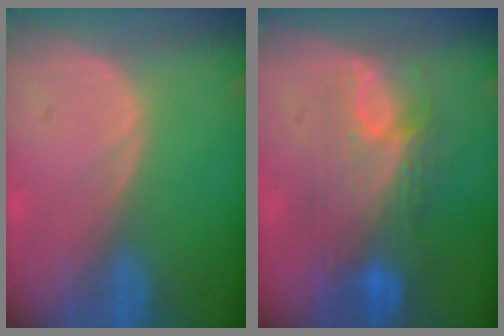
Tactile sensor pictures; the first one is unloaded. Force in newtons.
{"total": 9.1, "press": 8.5, "slide": 3.4}